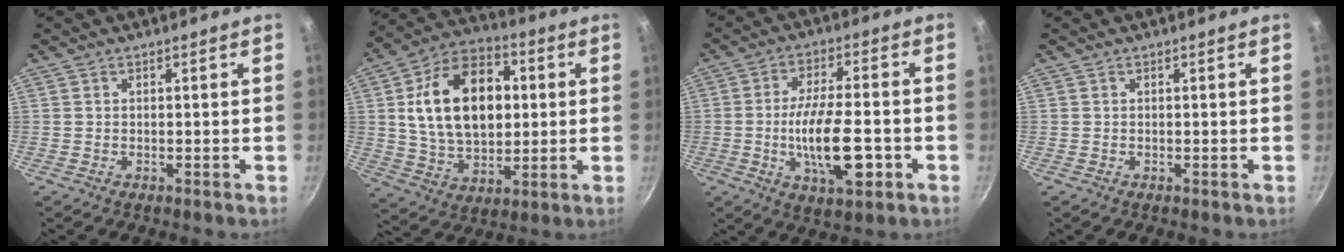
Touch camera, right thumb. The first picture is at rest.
{"total": 21.1, "force": [3.2, 13.9, 15.5], "torque": [-0.231, 0.011, 0.051]}
{"total": 14.0, "force": [-3.6, 5.2, 12.5], "torque": [-0.207, 0.013, -0.060]}
{"total": 0.0}